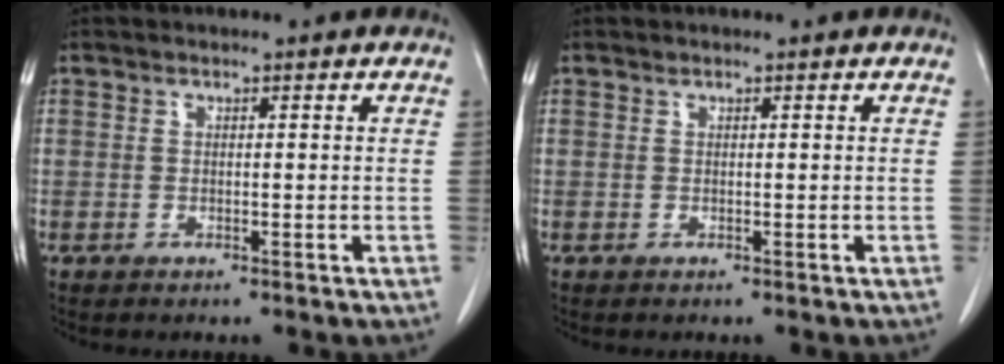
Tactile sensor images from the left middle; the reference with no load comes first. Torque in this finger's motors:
{"motor_torque": [0.12, -0.21, -0.05, -0.01]}